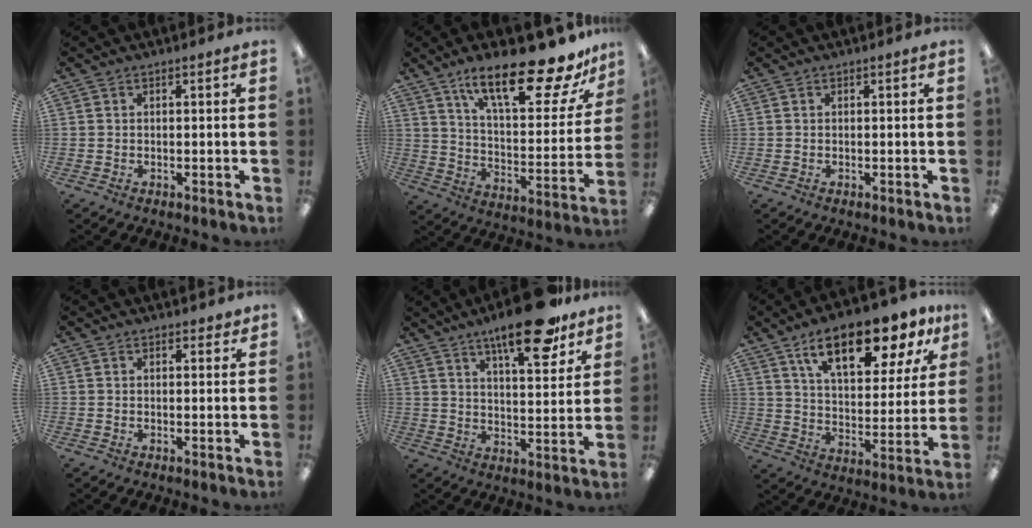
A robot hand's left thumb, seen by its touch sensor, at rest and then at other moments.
{"total": 23.5, "force": [16.2, 6.7, 15.6], "torque": [-0.240, -0.100, 0.263]}
{"total": 0.0}
{"total": 1.4, "force": [1.2, 0.6, 0.3], "torque": [0.001, -0.004, 0.020]}
{"total": 16.5, "force": [11.6, 4.7, 10.7], "torque": [-0.156, -0.064, 0.185]}
{"total": 18.0, "force": [11.9, 7.1, 11.5], "torque": [-0.179, -0.057, 0.196]}